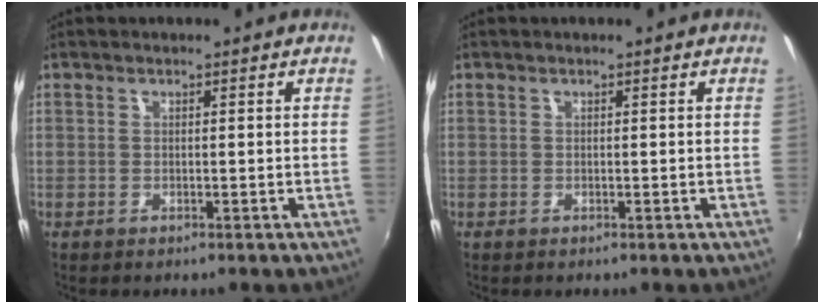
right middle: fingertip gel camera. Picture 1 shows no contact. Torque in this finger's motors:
{"motor_torque": [0.00, 0.00, 0.00, 0.00]}